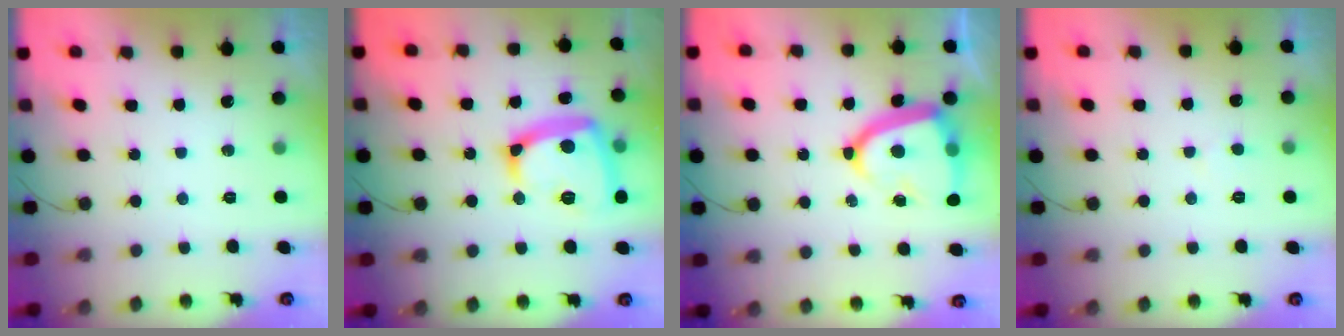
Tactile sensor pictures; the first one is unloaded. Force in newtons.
{"total": 17.8, "press": 17.7, "slide": 1.6}
{"total": 16.3, "press": 16.2, "slide": 1.7}
{"total": 1.3, "press": 1.3, "slide": 0.1}